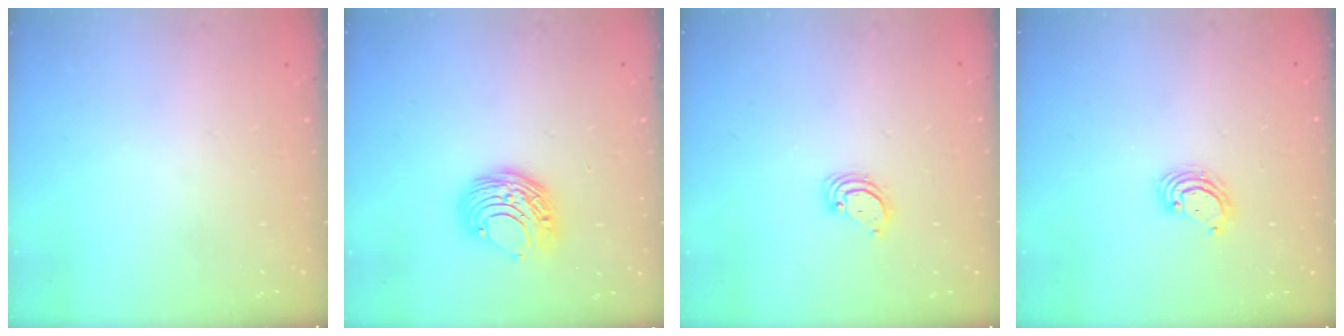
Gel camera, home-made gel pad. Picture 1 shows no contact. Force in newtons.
{"total": 8.9, "press": 8.9, "slide": 0.3}
{"total": 3.4, "press": 3.4, "slide": 0.1}
{"total": 3.8, "press": 3.8, "slide": 0.1}